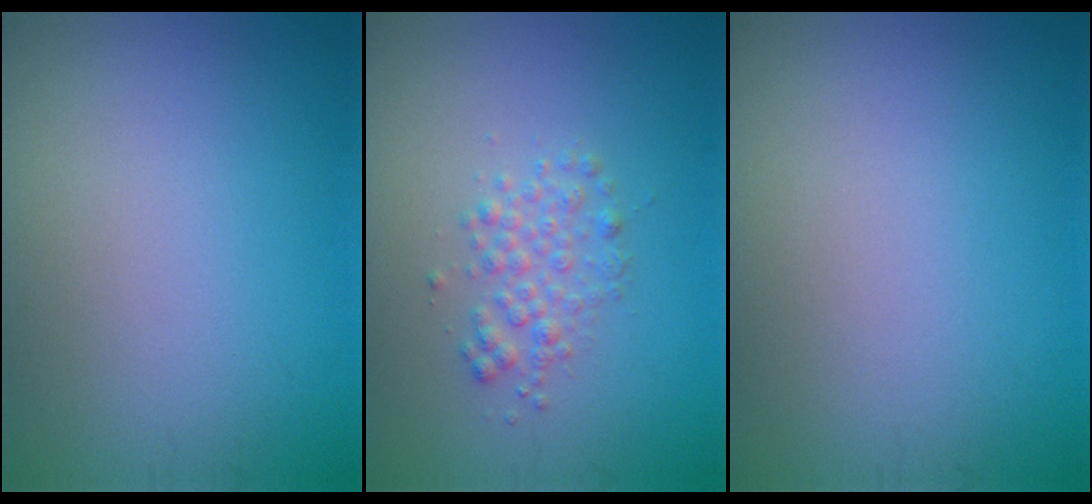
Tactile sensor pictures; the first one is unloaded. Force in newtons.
{"total": 2.0, "press": 2.0, "slide": 0.0}
{"total": 0.0}